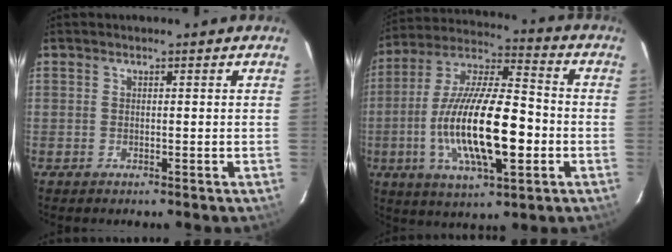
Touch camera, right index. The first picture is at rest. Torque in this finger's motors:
{"motor_torque": [1.40, -0.74, 1.05, 0.21]}